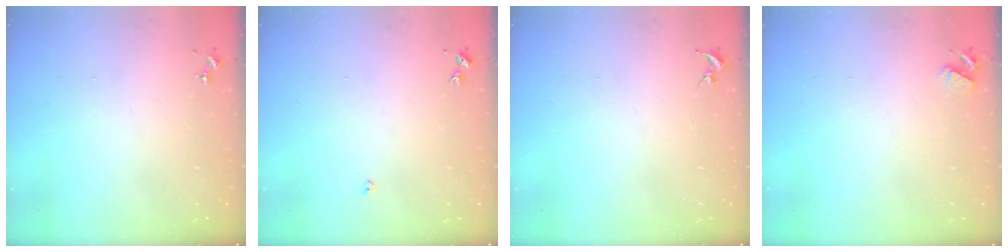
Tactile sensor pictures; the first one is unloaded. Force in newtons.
{"total": 2.7, "press": 2.7, "slide": 0.5}
{"total": 0.0}
{"total": 4.1, "press": 4.0, "slide": 0.6}